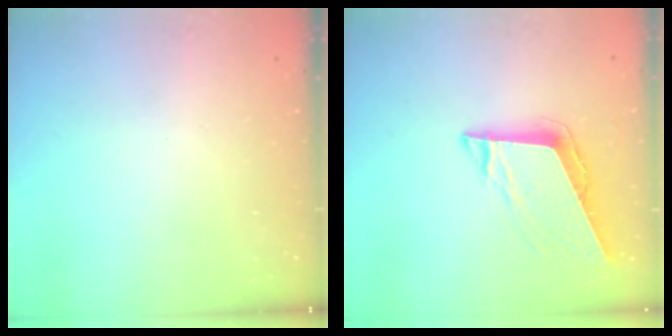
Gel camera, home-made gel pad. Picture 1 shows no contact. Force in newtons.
{"total": 10.4, "press": 9.8, "slide": 3.5}